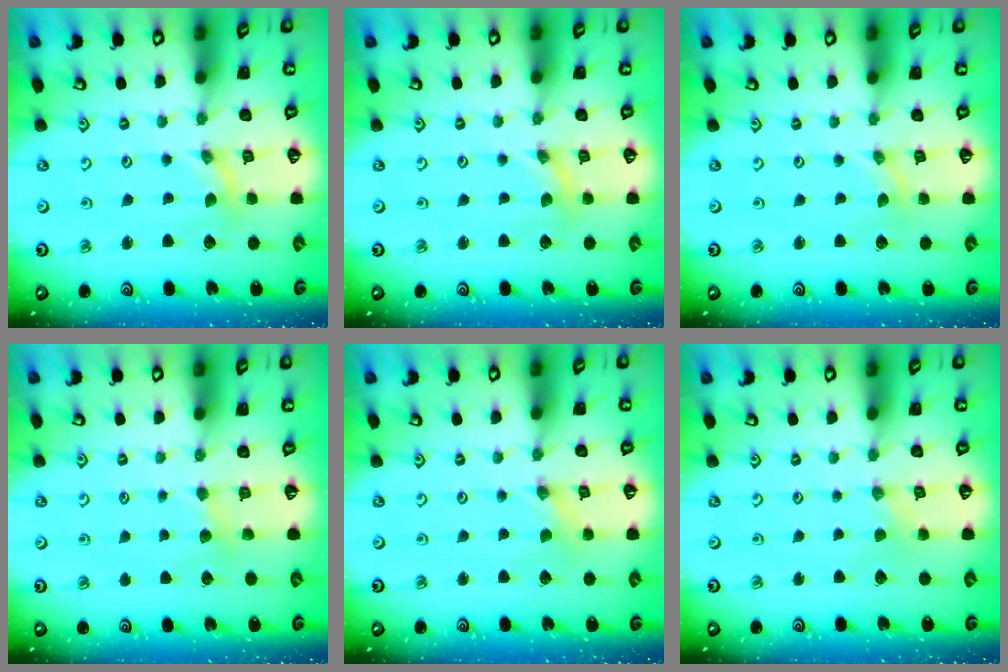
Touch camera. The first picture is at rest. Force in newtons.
{"total": 0.0}
{"total": 0.0}
{"total": 2.9, "press": 2.9, "slide": 0.5}
{"total": 0.0}
{"total": 1.1, "press": 1.1, "slide": 0.2}